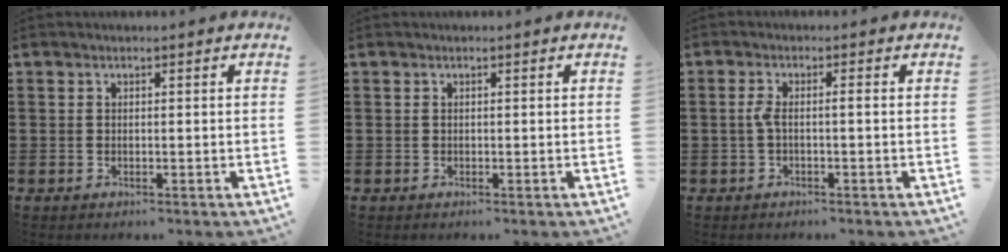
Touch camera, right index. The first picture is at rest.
{"total": 0.0}
{"total": 2.3, "force": [-0.5, 0.2, 2.3], "torque": [-0.060, -0.005, -0.015]}